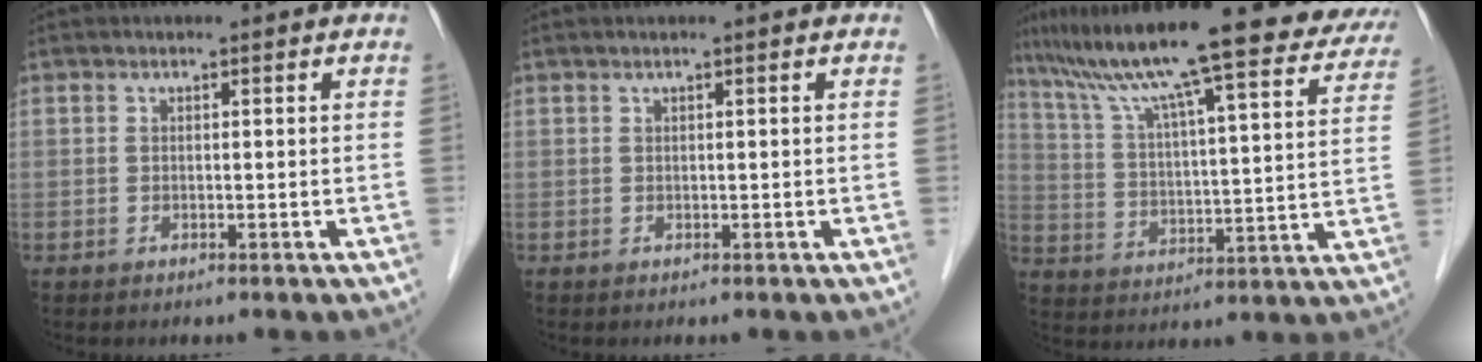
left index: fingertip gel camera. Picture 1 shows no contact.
{"total": 1.1, "force": [0.9, 0.0, 0.7], "torque": [-0.013, 0.014, 0.017]}
{"total": 29.3, "force": [24.4, 3.5, 15.8], "torque": [-0.251, -0.014, 0.329]}